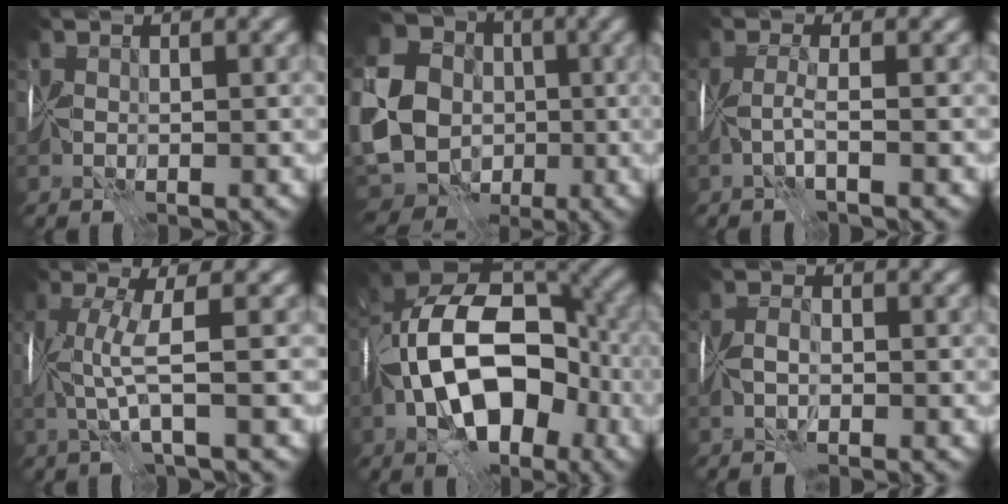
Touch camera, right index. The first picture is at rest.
{"total": 13.2, "force": [-2.4, 11.5, 6.0], "torque": [-0.165, -0.011, -0.043]}
{"total": 1.6, "force": [-0.4, -0.2, 1.5], "torque": [-0.035, -0.001, -0.013]}
{"total": 3.1, "force": [0.0, 0.0, 3.1], "torque": [-0.071, 0.005, 0.003]}
{"total": 15.4, "force": [-3.3, 9.0, 12.1], "torque": [-0.173, 0.024, -0.057]}
{"total": 1.6, "force": [-0.7, 0.9, 1.2], "torque": [-0.012, 0.008, -0.011]}